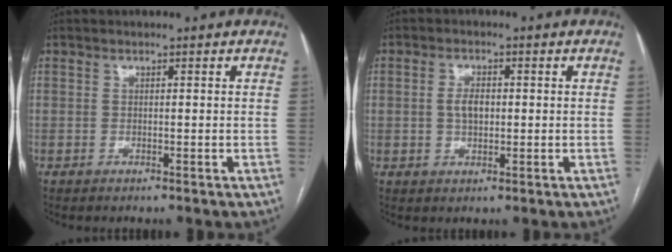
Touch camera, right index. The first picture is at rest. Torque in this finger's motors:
{"motor_torque": [0.10, 0.01, 0.05, 0.02]}